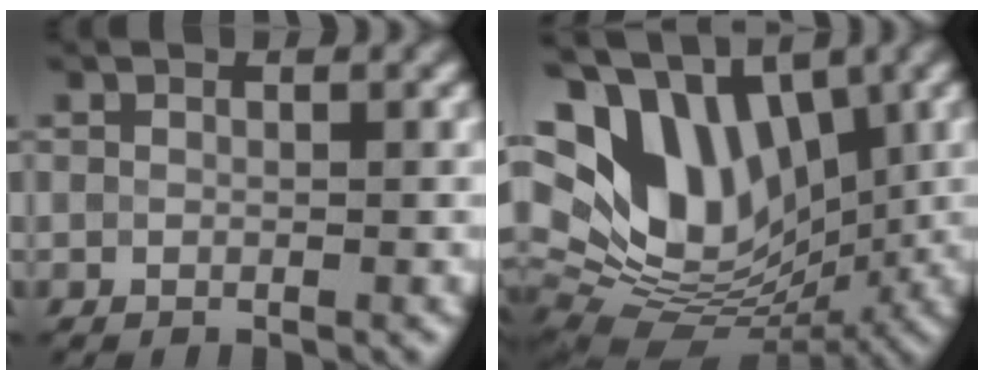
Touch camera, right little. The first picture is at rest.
{"total": 15.9, "force": [3.9, 10.7, 11.1], "torque": [-0.199, 0.006, 0.076]}